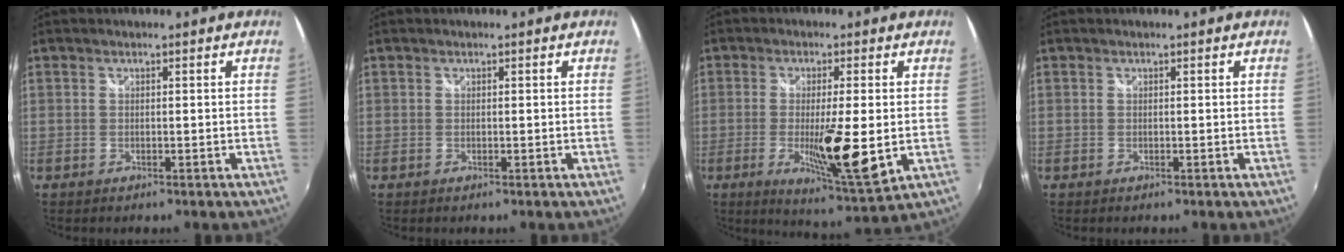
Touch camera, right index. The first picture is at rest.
{"total": 0.0}
{"total": 11.9, "force": [-1.9, 1.9, 11.6], "torque": [-0.200, -0.028, -0.031]}
{"total": 0.0}